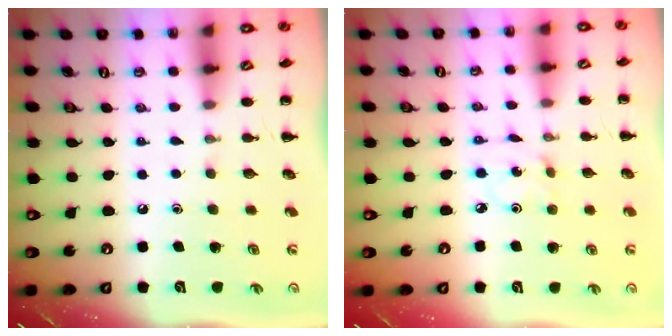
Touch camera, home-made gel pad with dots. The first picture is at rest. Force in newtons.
{"total": 1.2, "press": 1.2, "slide": 0.4}